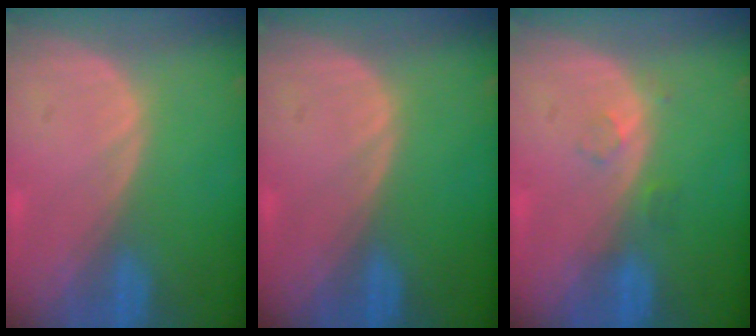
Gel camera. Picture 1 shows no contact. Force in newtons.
{"total": 0.0}
{"total": 1.7, "press": 1.7, "slide": 0.2}